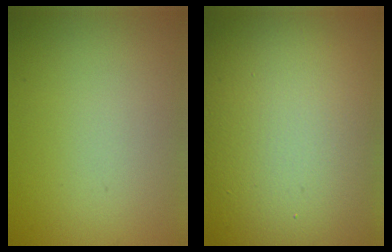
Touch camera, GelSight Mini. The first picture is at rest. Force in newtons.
{"total": 21.0, "press": 21.0, "slide": 1.0}